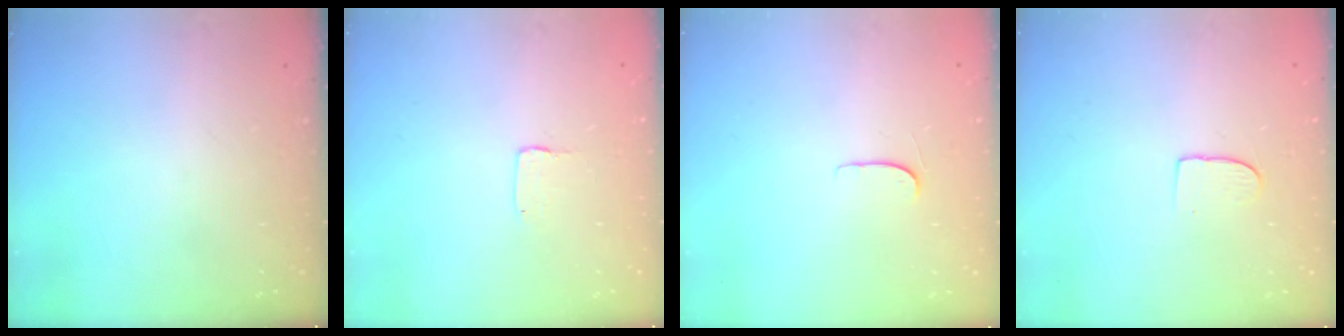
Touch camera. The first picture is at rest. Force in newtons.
{"total": 1.0, "press": 1.0, "slide": 0.1}
{"total": 4.3, "press": 4.3, "slide": 0.5}
{"total": 6.8, "press": 6.8, "slide": 0.5}